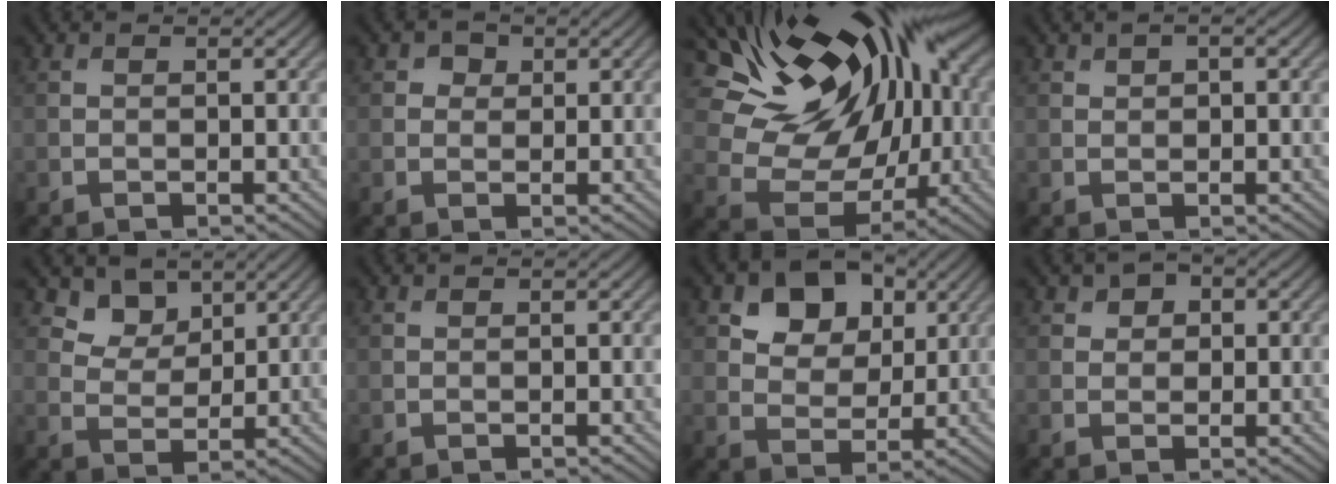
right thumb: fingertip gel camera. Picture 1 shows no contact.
{"total": 1.7, "force": [0.5, 1.5, 0.6], "torque": [-0.005, 0.001, 0.004]}
{"total": 17.6, "force": [6.1, 11.0, 12.3], "torque": [-0.227, 0.038, 0.100]}
{"total": 1.5, "force": [0.6, 0.8, 1.1], "torque": [-0.019, 0.004, 0.012]}
{"total": 4.4, "force": [3.1, 2.7, 1.4], "torque": [-0.044, -0.019, 0.069]}
{"total": 0.0}
{"total": 8.3, "force": [4.0, 5.7, 4.6], "torque": [-0.092, -0.008, 0.063]}
{"total": 2.8, "force": [1.0, 2.2, 1.4], "torque": [-0.022, -0.001, 0.010]}